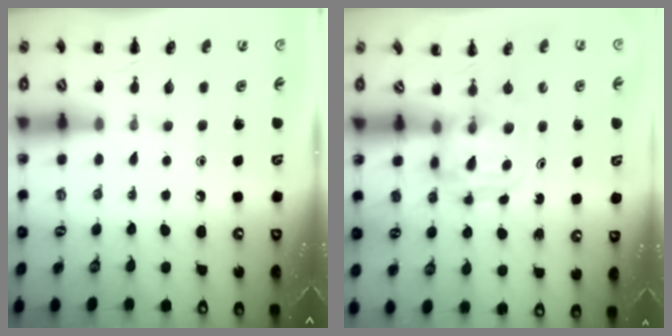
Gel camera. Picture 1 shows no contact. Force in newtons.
{"total": 3.7, "press": 3.7, "slide": 0.2}